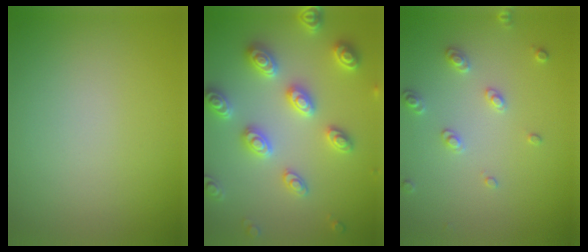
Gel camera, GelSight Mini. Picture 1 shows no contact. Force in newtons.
{"total": 5.3, "press": 5.2, "slide": 1.2}
{"total": 2.2, "press": 2.1, "slide": 0.6}